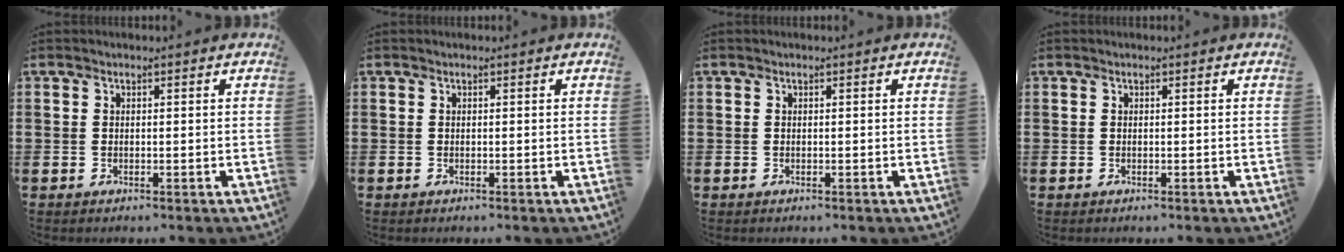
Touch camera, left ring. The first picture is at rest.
{"total": 0.0}
{"total": 0.0}
{"total": 0.0}